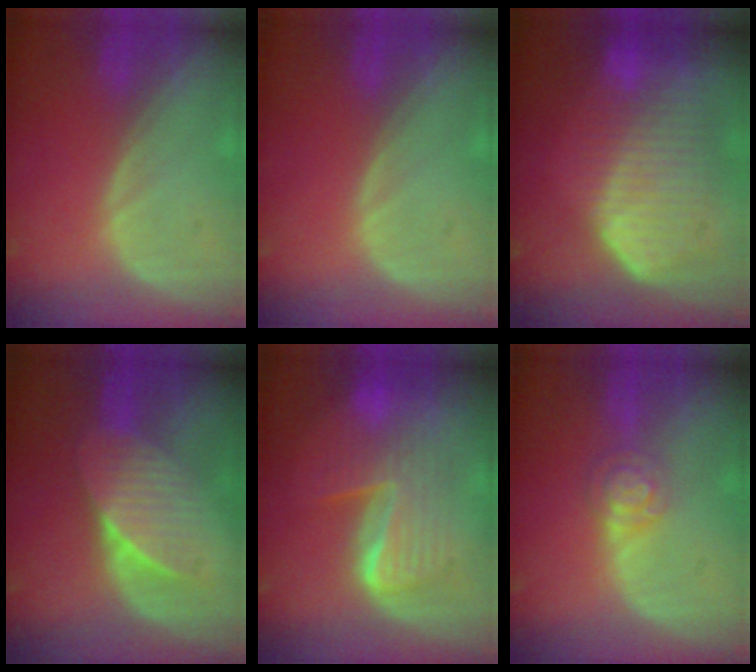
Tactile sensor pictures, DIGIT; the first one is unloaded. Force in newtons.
{"total": 0.0}
{"total": 10.5, "press": 9.2, "slide": 5.1}
{"total": 7.7, "press": 6.8, "slide": 3.5}
{"total": 8.0, "press": 8.0, "slide": 0.5}
{"total": 4.1, "press": 3.6, "slide": 1.8}